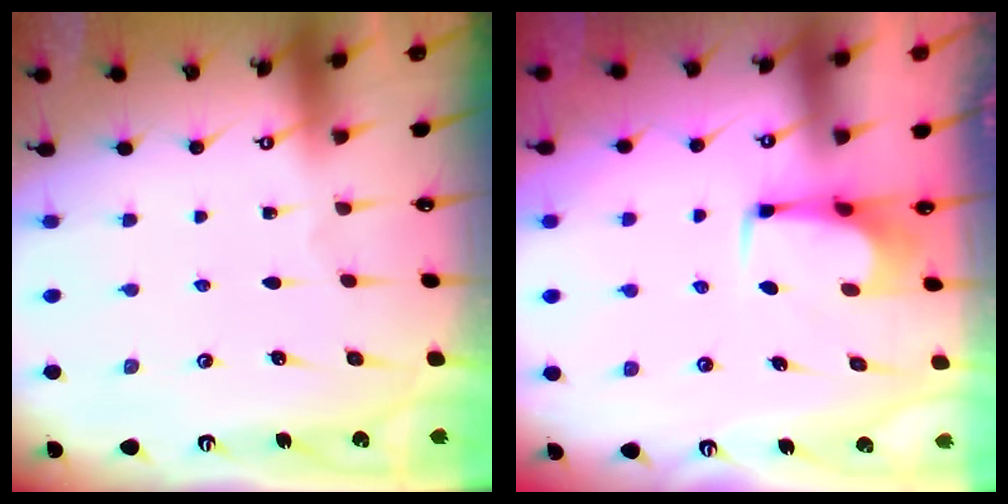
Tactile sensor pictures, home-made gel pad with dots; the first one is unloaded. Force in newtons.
{"total": 0.0}